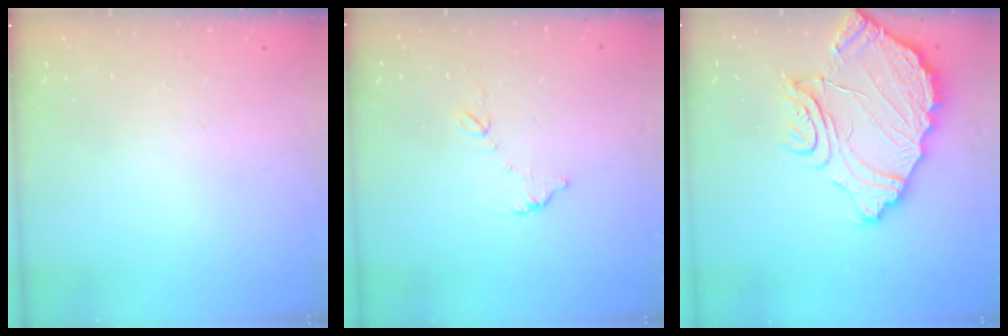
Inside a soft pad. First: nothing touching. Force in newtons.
{"total": 5.8, "press": 5.8, "slide": 0.4}
{"total": 15.5, "press": 15.4, "slide": 1.4}